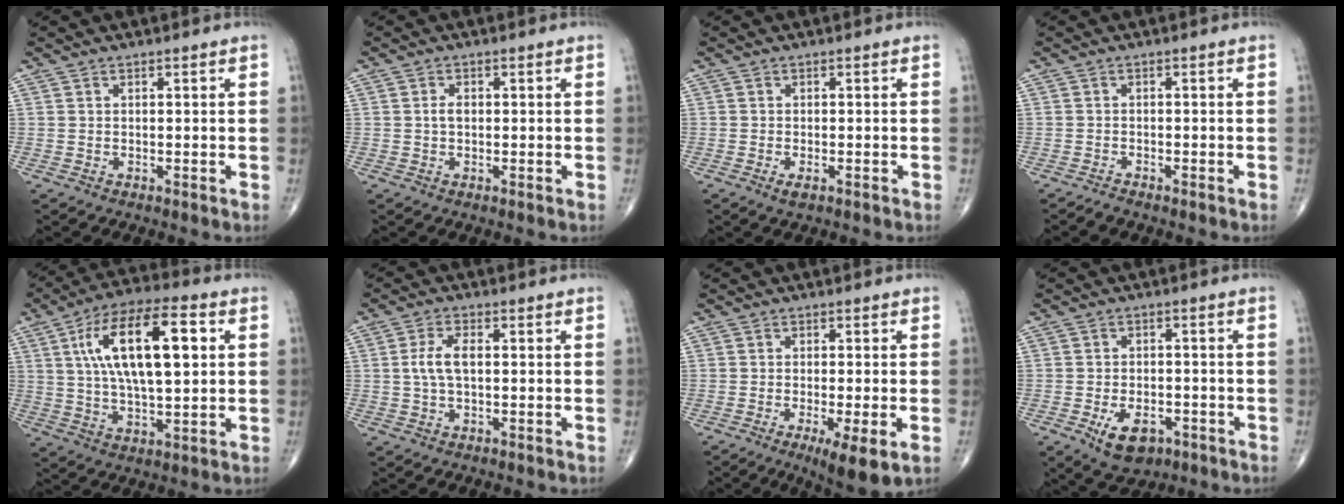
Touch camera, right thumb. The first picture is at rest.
{"total": 1.5, "force": [0.0, 1.0, 1.1], "torque": [-0.020, 0.004, -0.002]}
{"total": 1.5, "force": [-0.7, 0.7, 1.1], "torque": [-0.020, -0.001, -0.013]}
{"total": 1.1, "force": [-1.1, 0.1, 0.3], "torque": [-0.014, 0.002, -0.021]}
{"total": 18.6, "force": [4.4, 7.3, 16.6], "torque": [-0.282, 0.012, 0.072]}
{"total": 4.6, "force": [0.2, 2.2, 4.0], "torque": [-0.093, 0.009, 0.001]}
{"total": 7.8, "force": [-3.0, 1.6, 7.0], "torque": [-0.110, -0.016, -0.045]}
{"total": 7.6, "force": [-3.5, 4.6, 4.9], "torque": [-0.067, 0.014, -0.047]}